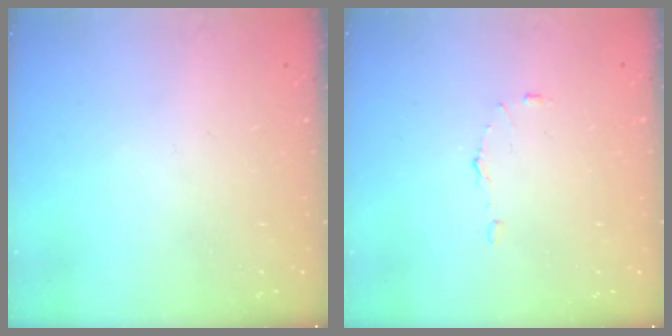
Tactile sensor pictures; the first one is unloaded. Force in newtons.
{"total": 4.6, "press": 4.5, "slide": 0.4}